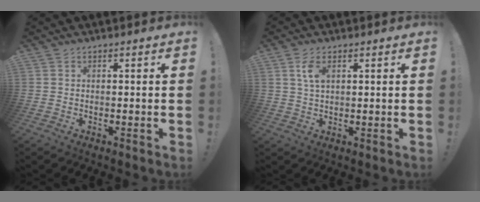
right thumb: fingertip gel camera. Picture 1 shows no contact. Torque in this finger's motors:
{"motor_torque": [0.09, -0.06, 0.08, -0.01, 0.00]}